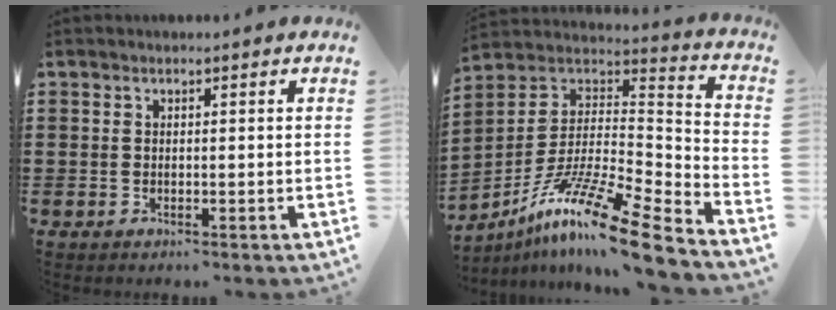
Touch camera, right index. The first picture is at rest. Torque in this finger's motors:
{"motor_torque": [1.10, 1.04, 0.31, 0.17]}